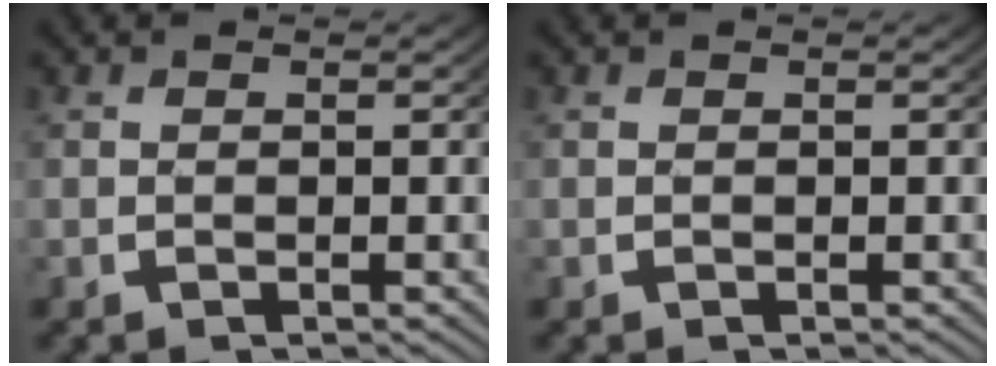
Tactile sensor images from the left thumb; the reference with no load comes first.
{"total": 0.0}